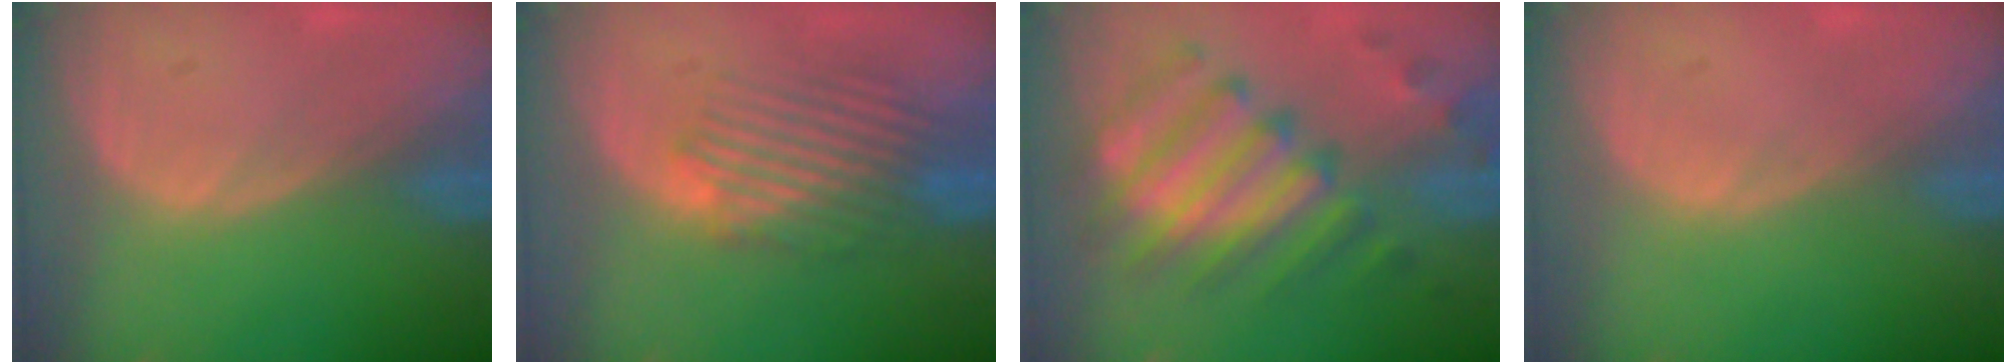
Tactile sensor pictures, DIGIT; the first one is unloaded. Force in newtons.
{"total": 6.2, "press": 6.1, "slide": 1.5}
{"total": 9.9, "press": 9.7, "slide": 2.2}
{"total": 0.0}